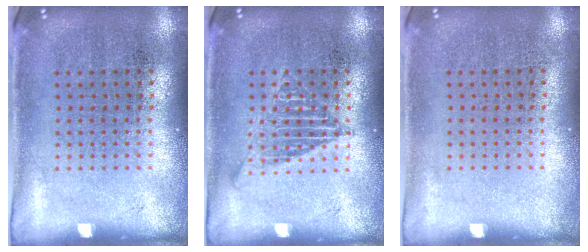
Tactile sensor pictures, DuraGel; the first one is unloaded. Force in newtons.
{"total": 1.9, "press": 1.9, "slide": 0.2}
{"total": 0.0}